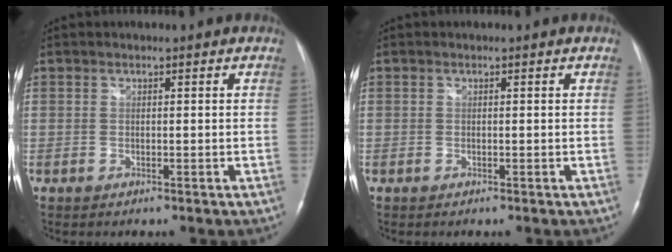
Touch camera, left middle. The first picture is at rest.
{"total": 0.0}